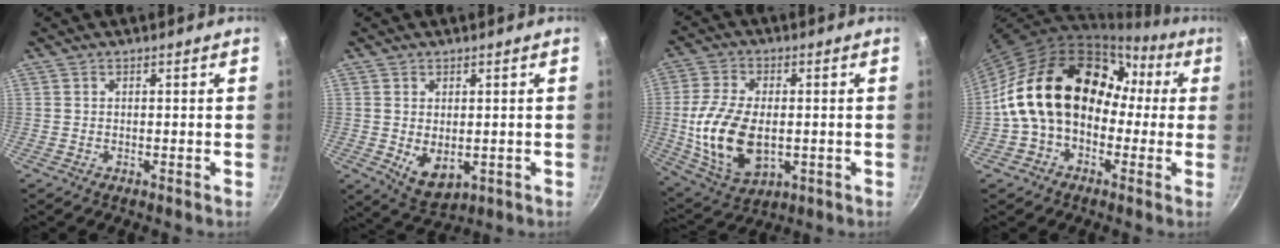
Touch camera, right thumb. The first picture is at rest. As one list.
[{"total": 6.3, "force": [-0.4, 4.0, 4.9], "torque": [-0.072, -0.018, 0.009]}, {"total": 15.6, "force": [-1.3, 9.2, 12.5], "torque": [-0.238, -0.004, -0.013]}, {"total": 19.7, "force": [0.6, 14.3, 13.5], "torque": [-0.194, 0.060, 0.002]}]